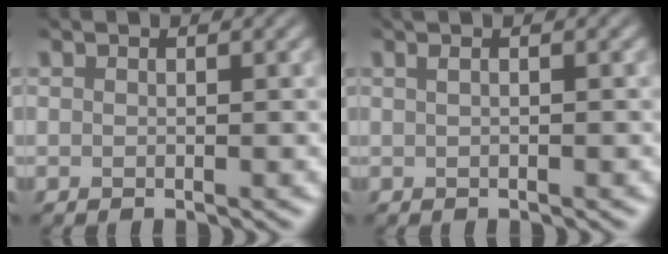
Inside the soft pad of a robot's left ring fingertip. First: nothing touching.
{"total": 2.1, "force": [0.8, 1.0, 1.6], "torque": [-0.011, 0.004, -0.006]}